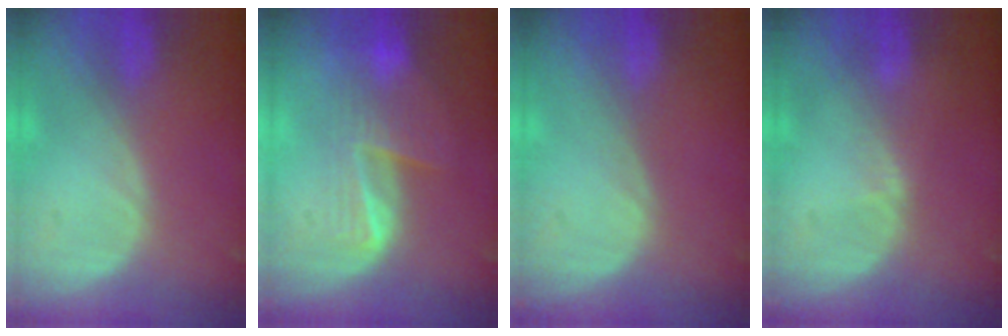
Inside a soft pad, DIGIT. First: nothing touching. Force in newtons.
{"total": 6.7, "press": 6.4, "slide": 2.2}
{"total": 0.0}
{"total": 0.8, "press": 0.8, "slide": 0.2}